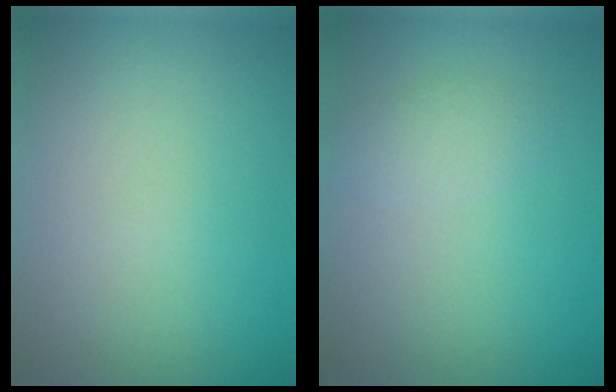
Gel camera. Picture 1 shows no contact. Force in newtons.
{"total": 1.5, "press": 1.5, "slide": 0.2}